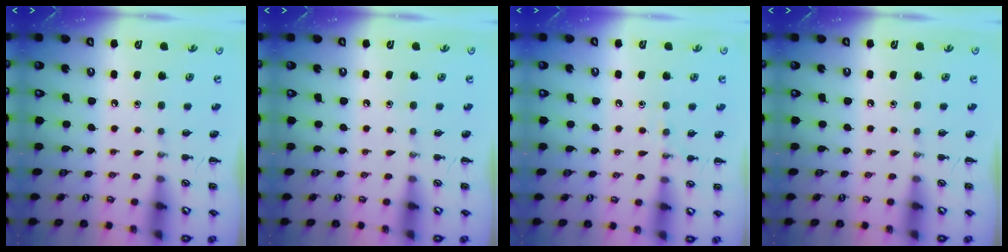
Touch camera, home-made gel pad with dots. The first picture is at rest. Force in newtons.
{"total": 0.0}
{"total": 6.6, "press": 6.4, "slide": 1.6}
{"total": 0.0}